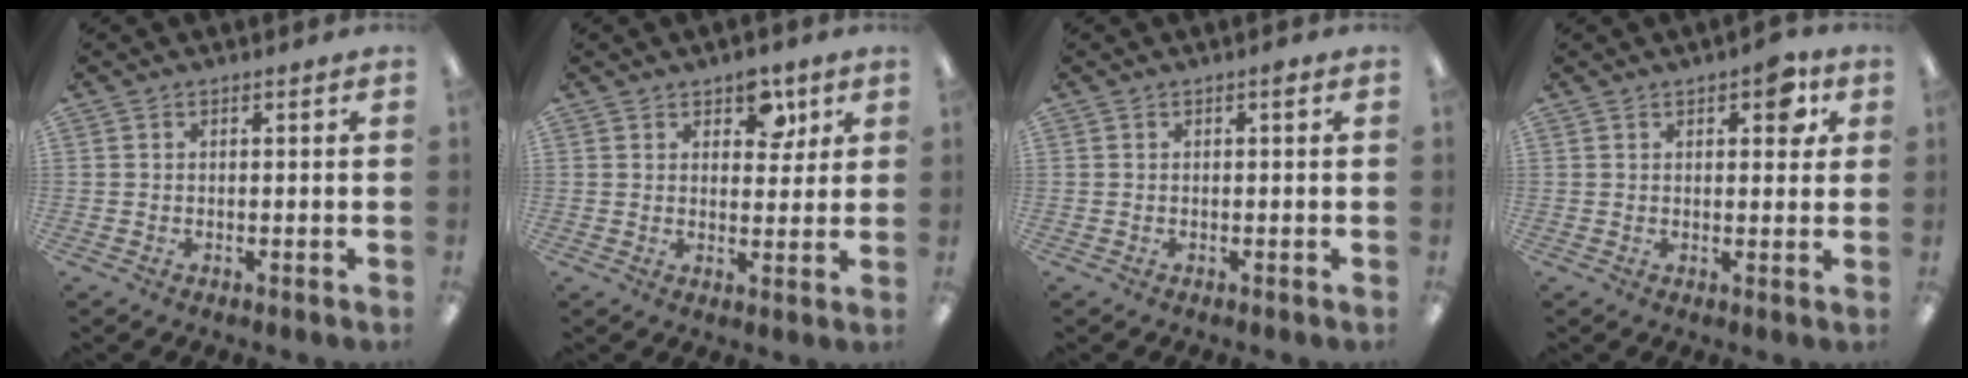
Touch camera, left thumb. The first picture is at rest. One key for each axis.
{"total": 6.4, "fx": 3.8, "fy": 4.0, "fz": 3.2, "tx": -0.027, "ty": -0.009, "tz": 0.061}
{"total": 0.8, "fx": 0.3, "fy": 0.1, "fz": 0.7, "tx": -0.015, "ty": 0.002, "tz": 0.004}
{"total": 5.9, "fx": 2.8, "fy": 2.7, "fz": 4.4, "tx": -0.050, "ty": -0.005, "tz": 0.040}